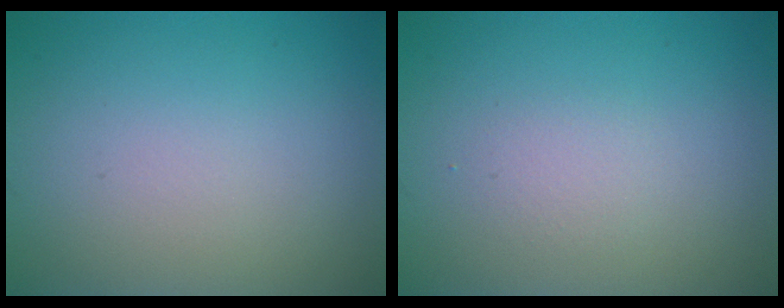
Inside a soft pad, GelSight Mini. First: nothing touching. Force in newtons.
{"total": 1.1, "press": 1.1, "slide": 0.1}